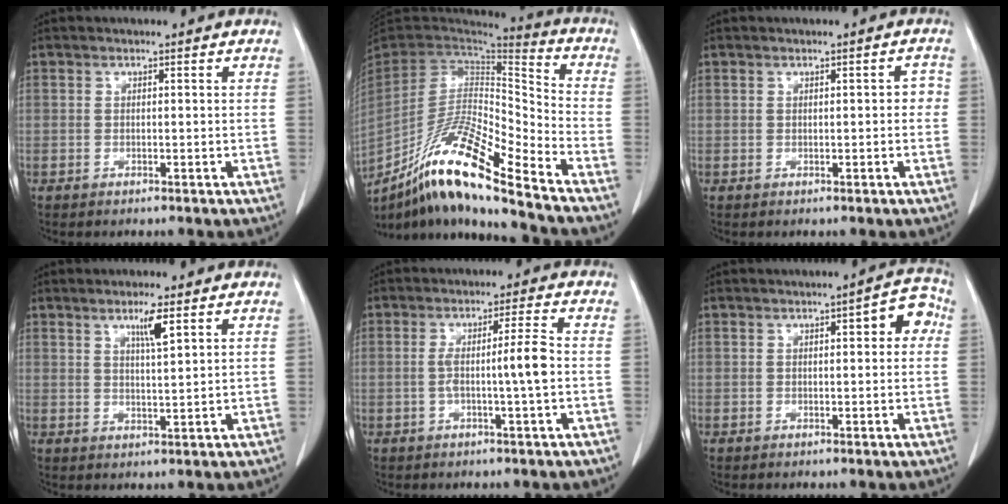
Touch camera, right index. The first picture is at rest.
{"total": 18.9, "force": [-13.3, 1.0, 13.4], "torque": [-0.262, -0.019, -0.245]}
{"total": 1.4, "force": [0.1, 0.7, 1.3], "torque": [-0.007, 0.011, 0.001]}
{"total": 4.0, "force": [2.3, 0.0, 3.3], "torque": [-0.058, -0.007, 0.041]}
{"total": 5.3, "force": [-0.7, -0.7, 5.2], "torque": [-0.089, 0.008, -0.011]}
{"total": 4.6, "force": [1.2, 1.5, 4.2], "torque": [-0.042, 0.019, 0.009]}